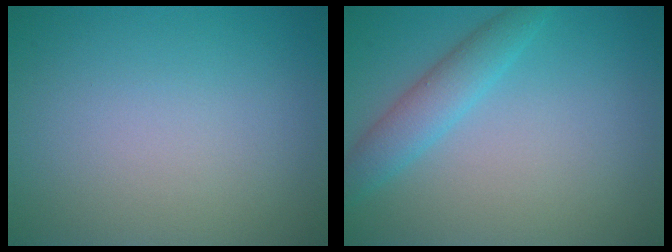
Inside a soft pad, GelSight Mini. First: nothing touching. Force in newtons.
{"total": 3.0, "press": 3.0, "slide": 0.1}